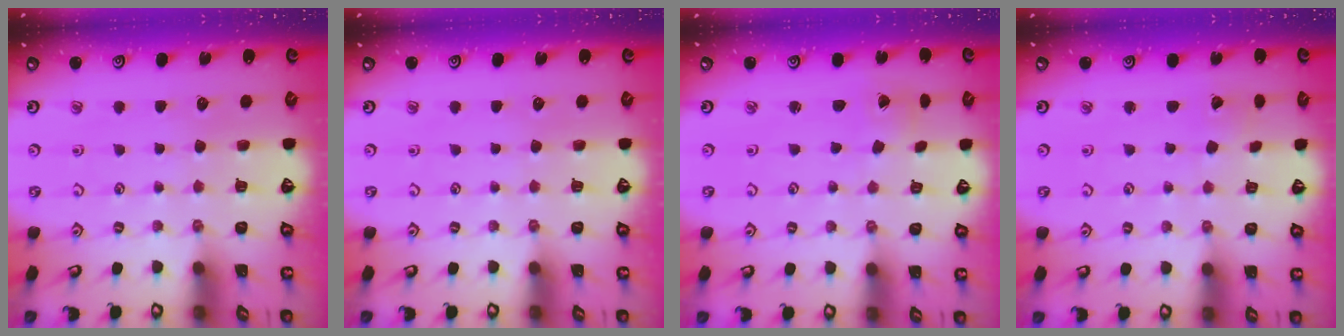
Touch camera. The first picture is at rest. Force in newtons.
{"total": 0.0}
{"total": 1.3, "press": 1.3, "slide": 0.1}
{"total": 1.4, "press": 1.4, "slide": 0.1}